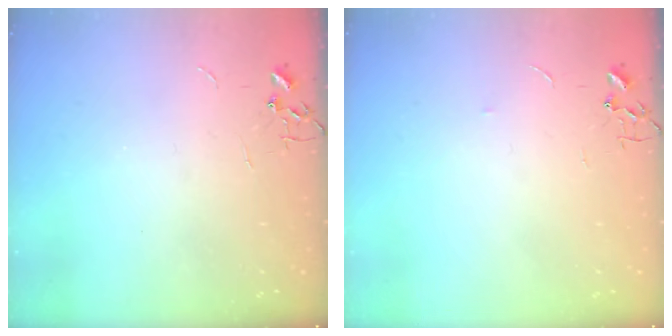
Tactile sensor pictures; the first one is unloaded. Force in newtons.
{"total": 2.6, "press": 2.5, "slide": 0.4}